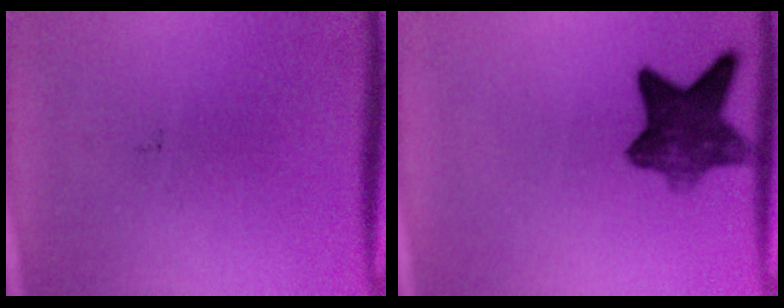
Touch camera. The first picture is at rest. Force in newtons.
{"total": 8.2}